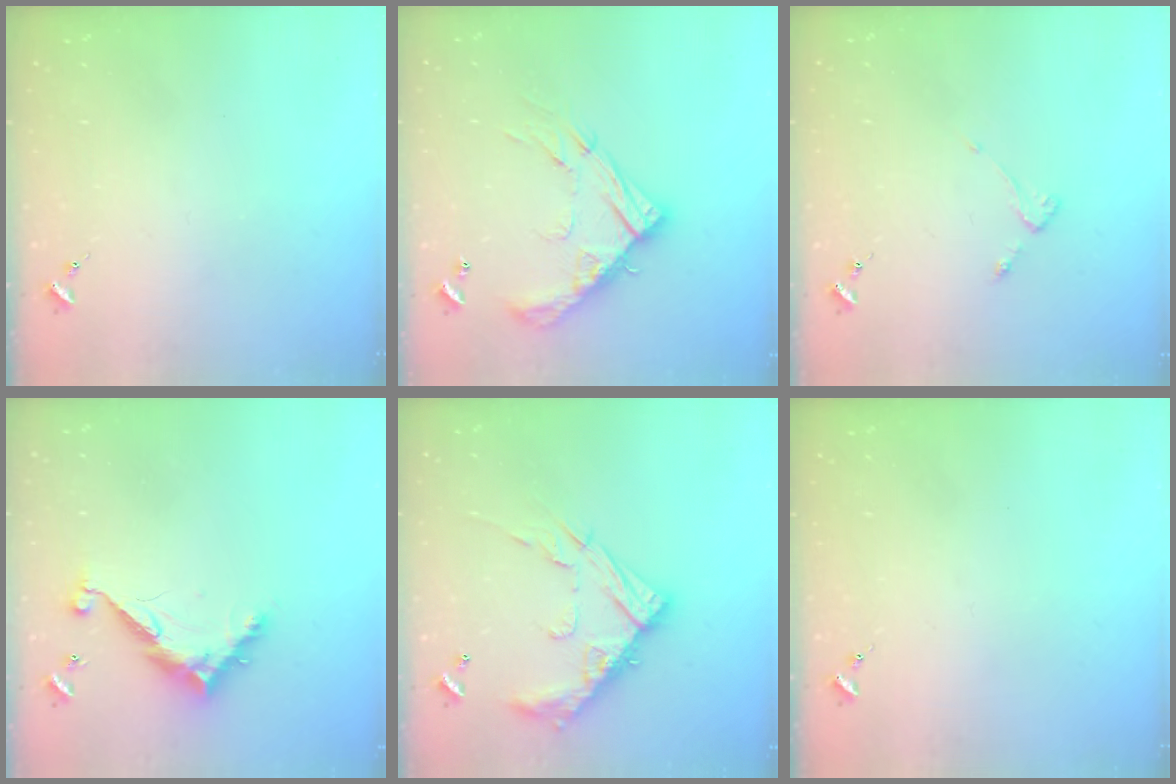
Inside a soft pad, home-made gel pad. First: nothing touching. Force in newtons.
{"total": 17.3, "press": 17.3, "slide": 1.4}
{"total": 2.8, "press": 2.7, "slide": 0.5}
{"total": 10.2, "press": 10.2, "slide": 0.8}
{"total": 17.4, "press": 17.3, "slide": 1.3}
{"total": 0.0}